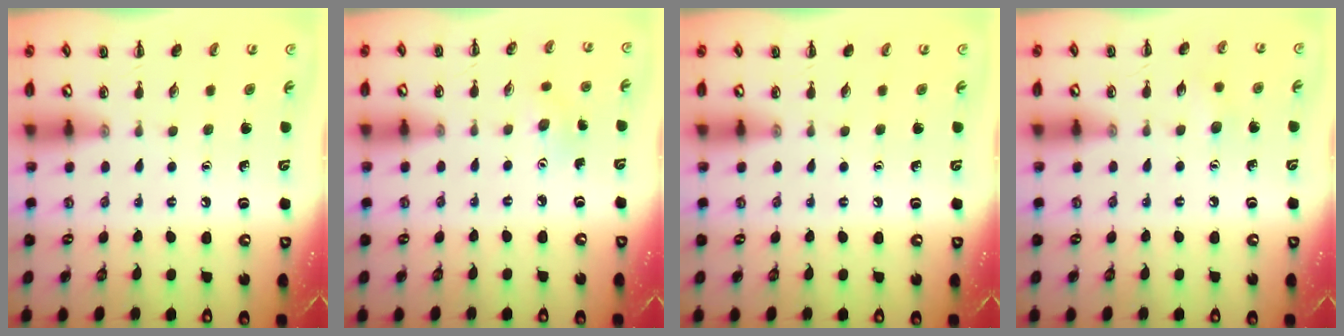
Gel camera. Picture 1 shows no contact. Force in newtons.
{"total": 3.5, "press": 3.4, "slide": 0.9}
{"total": 0.0}
{"total": 4.8, "press": 4.6, "slide": 1.2}